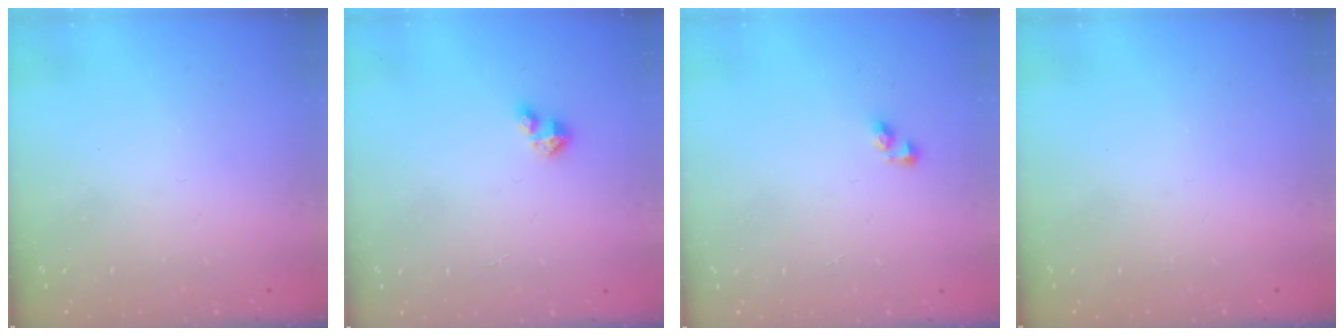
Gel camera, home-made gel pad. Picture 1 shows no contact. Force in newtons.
{"total": 2.1, "press": 2.1, "slide": 0.2}
{"total": 3.4, "press": 3.4, "slide": 0.0}
{"total": 0.0}